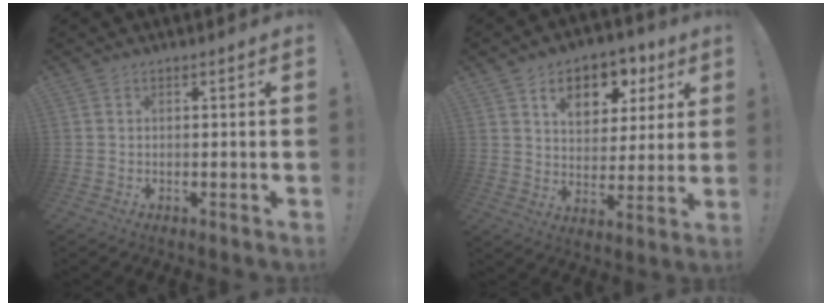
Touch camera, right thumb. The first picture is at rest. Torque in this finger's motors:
{"motor_torque": [-0.38, 1.07, 0.09, 0.24, 0.01]}